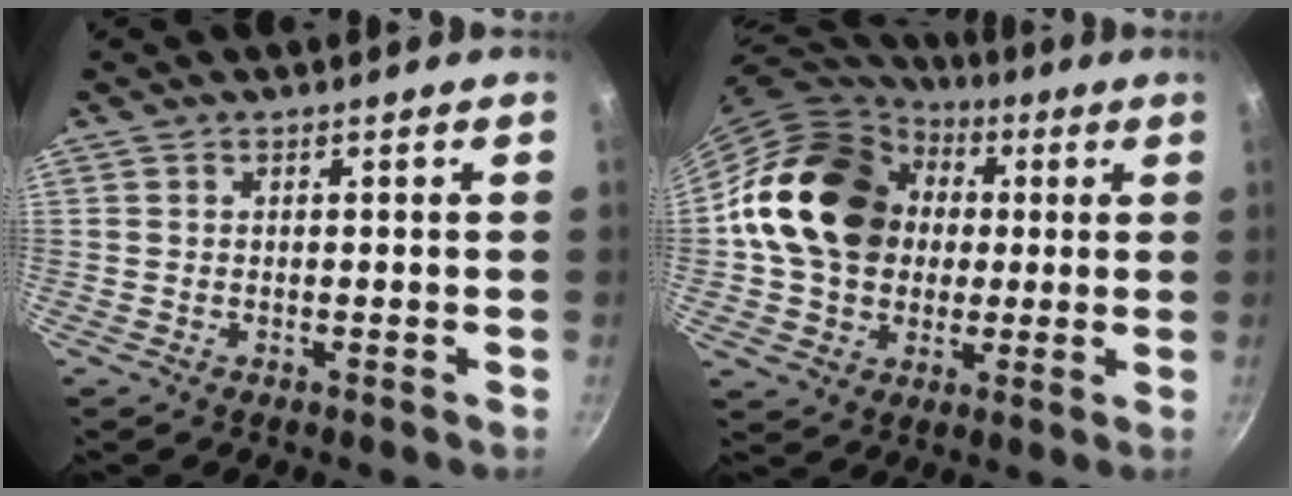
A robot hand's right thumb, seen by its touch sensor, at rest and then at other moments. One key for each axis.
{"total": 20.5, "fx": 2.9, "fy": 16.5, "fz": 11.9, "tx": -0.178, "ty": 0.027, "tz": 0.046}